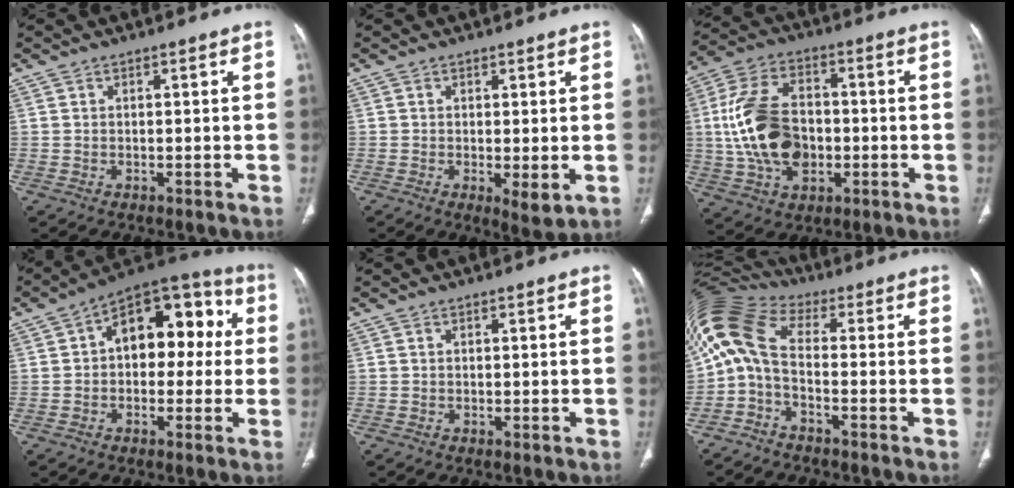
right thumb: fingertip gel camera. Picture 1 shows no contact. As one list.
[{"total": 3.8, "force": [-0.6, 1.2, 3.6], "torque": [-0.062, -0.017, -0.009]}, {"total": 17.2, "force": [-1.1, 11.2, 12.9], "torque": [-0.242, 0.017, -0.013]}, {"total": 15.5, "force": [2.2, 9.6, 12.0], "torque": [-0.113, 0.046, 0.020]}, {"total": 0.0}, {"total": 10.4, "force": [-1.5, 4.7, 9.2], "torque": [-0.198, 0.058, -0.044]}]